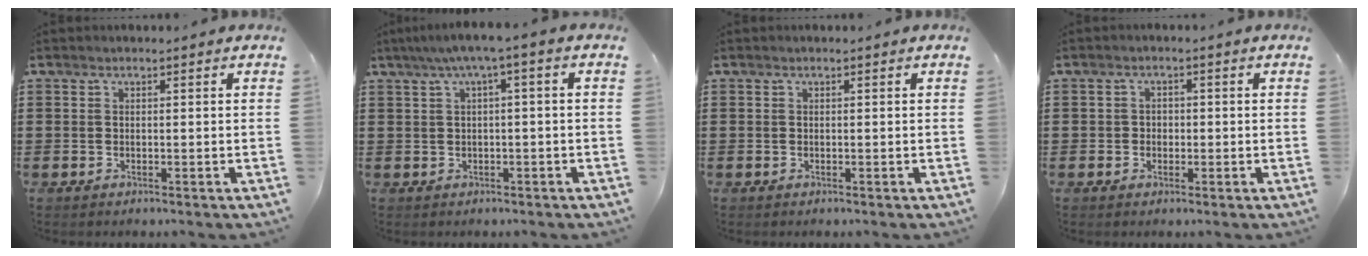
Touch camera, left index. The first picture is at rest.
{"total": 2.9, "force": [-0.3, 0.0, 2.9], "torque": [-0.052, 0.001, -0.011]}
{"total": 0.0}
{"total": 1.5, "force": [-0.4, 1.4, 0.3], "torque": [-0.011, 0.005, -0.011]}